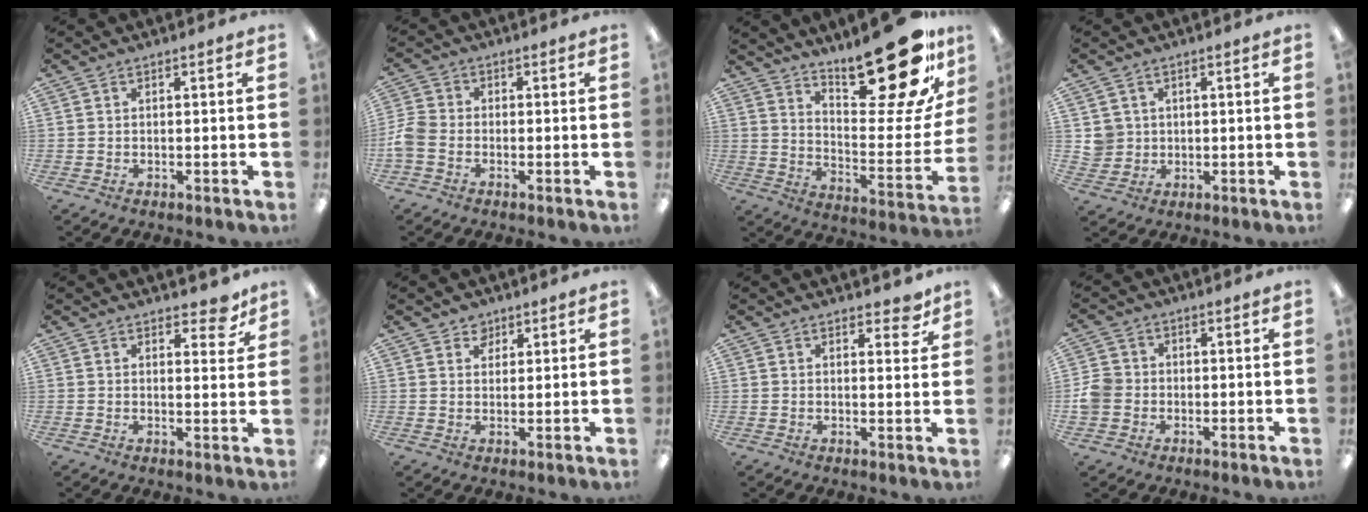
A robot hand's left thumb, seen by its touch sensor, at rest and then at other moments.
{"total": 4.5, "force": [-1.8, 3.1, 2.8], "torque": [-0.061, 0.008, -0.034]}
{"total": 26.4, "force": [18.7, 8.4, 16.6], "torque": [-0.203, -0.141, 0.304]}
{"total": 3.9, "force": [1.0, 3.8, 0.2], "torque": [-0.009, 0.005, 0.017]}
{"total": 5.4, "force": [4.0, 2.4, 2.6], "torque": [-0.019, -0.022, 0.067]}
{"total": 3.2, "force": [2.3, 2.1, 0.5], "torque": [0.001, -0.007, 0.041]}
{"total": 3.9, "force": [3.0, 1.8, 1.8], "torque": [-0.008, -0.015, 0.049]}
{"total": 4.9, "force": [-0.7, 4.5, 1.9], "torque": [-0.043, 0.012, -0.013]}